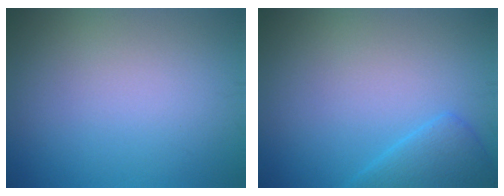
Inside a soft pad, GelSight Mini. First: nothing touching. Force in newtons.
{"total": 2.7, "press": 2.7, "slide": 0.2}